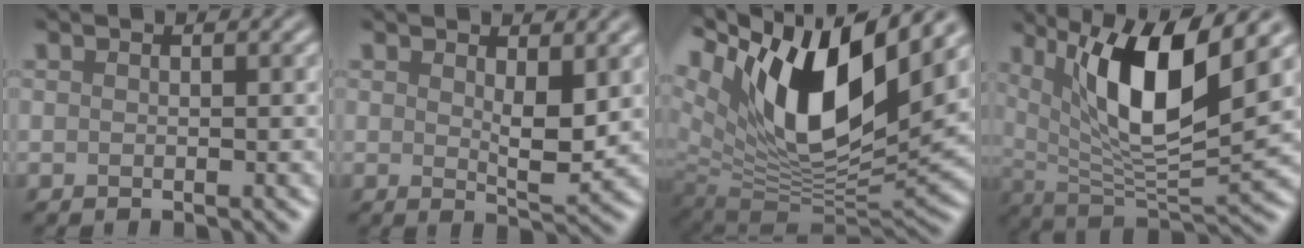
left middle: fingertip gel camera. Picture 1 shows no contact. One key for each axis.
{"total": 3.1, "fx": 1.0, "fy": 1.0, "fz": 2.7, "tx": -0.046, "ty": -0.008, "tz": 0.019}
{"total": 15.4, "fx": 6.3, "fy": 6.8, "fz": 12.3, "tx": -0.220, "ty": 0.003, "tz": 0.107}
{"total": 10.4, "fx": 4.1, "fy": 3.0, "fz": 9.0, "tx": -0.147, "ty": -0.013, "tz": 0.077}